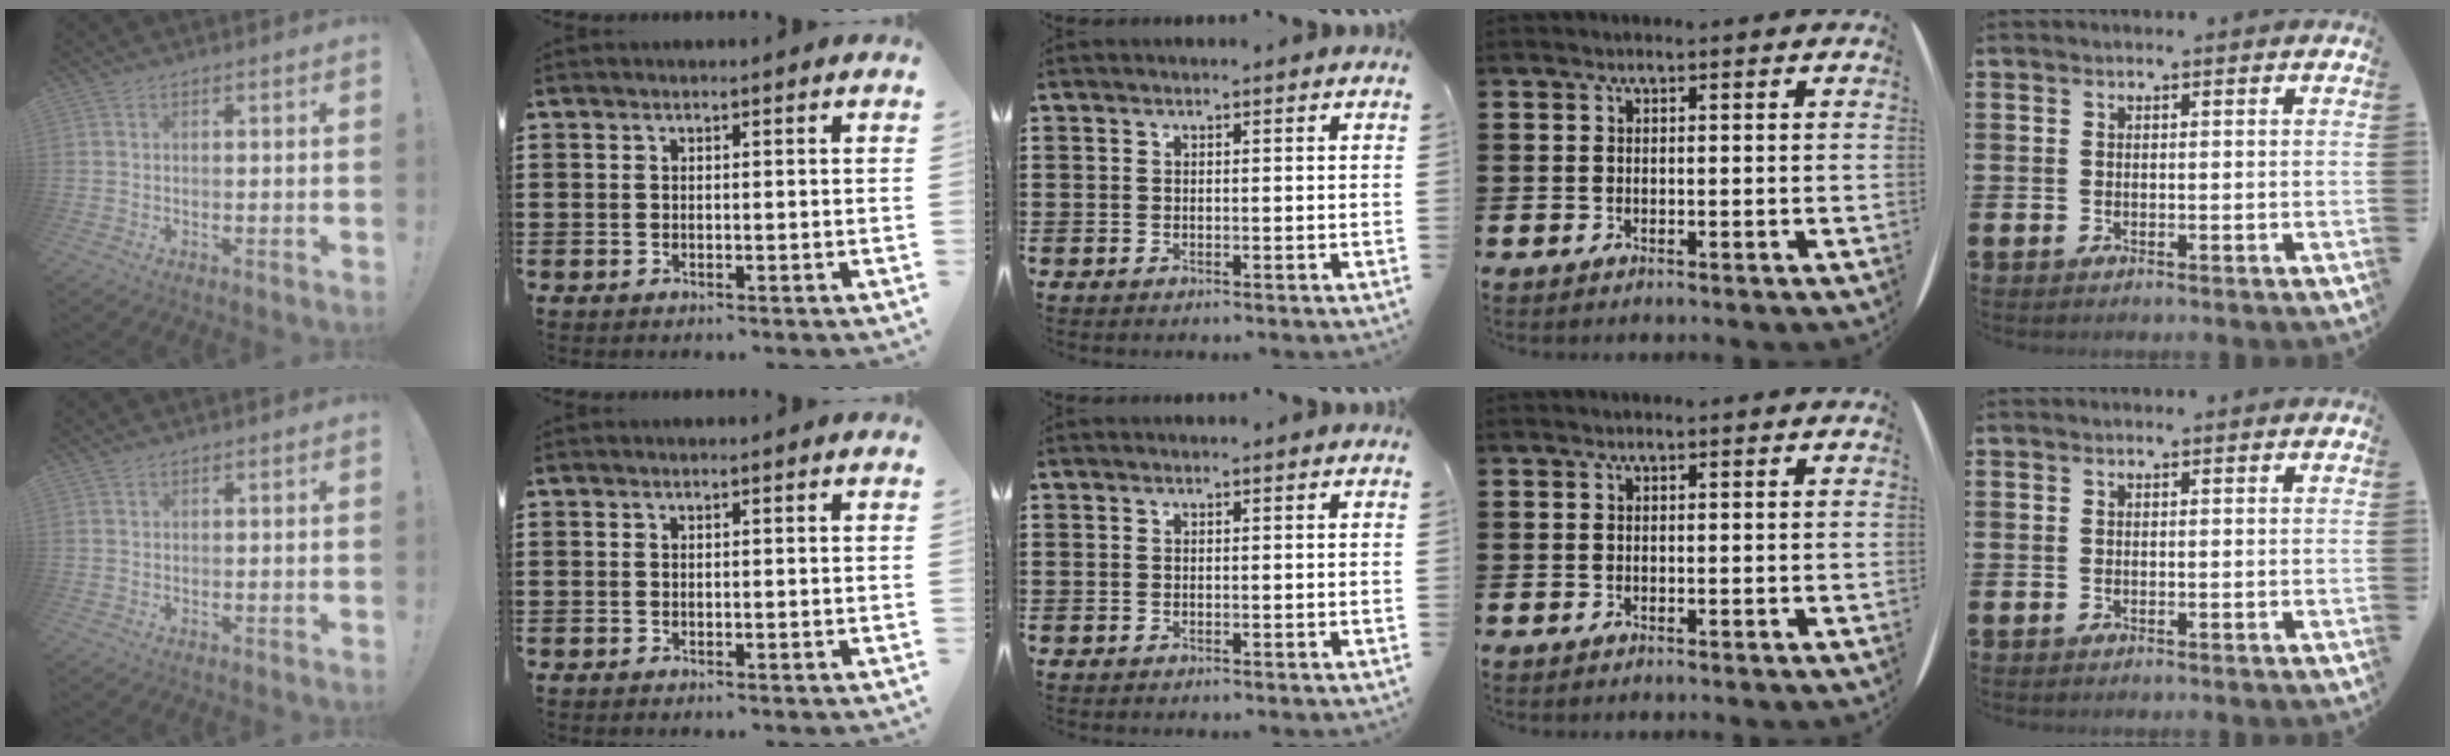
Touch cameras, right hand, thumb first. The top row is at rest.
{"thumb": {"total": 0.6, "force": [0.5, 0.2, 0.1], "torque": [0.001, -0.002, 0.010]}}